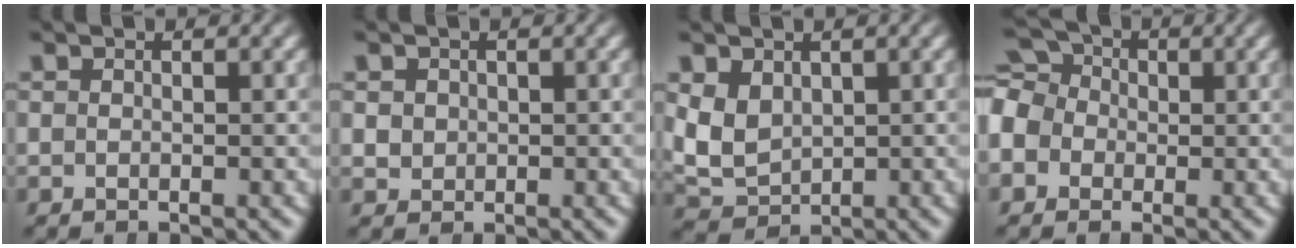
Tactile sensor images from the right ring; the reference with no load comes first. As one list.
[{"total": 1.9, "force": [0.2, 1.8, 0.4], "torque": [-0.021, -0.013, 0.016]}, {"total": 6.2, "force": [-0.2, 5.5, 2.7], "torque": [-0.093, -0.033, 0.015]}, {"total": 8.3, "force": [0.6, 7.5, 3.7], "torque": [-0.082, -0.002, -0.002]}]